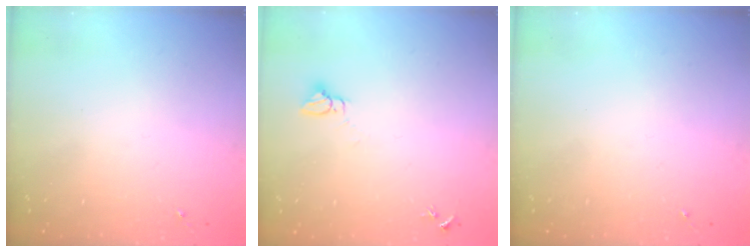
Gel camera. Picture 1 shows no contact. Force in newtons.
{"total": 2.8, "press": 2.8, "slide": 0.1}
{"total": 0.0}